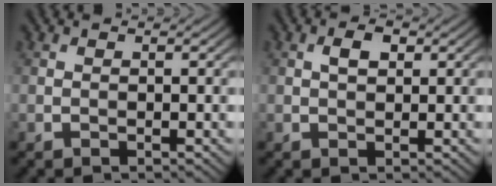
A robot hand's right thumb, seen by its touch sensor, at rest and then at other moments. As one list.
[{"total": 2.1, "force": [0.7, 1.2, 1.6], "torque": [-0.029, 0.004, 0.009]}]